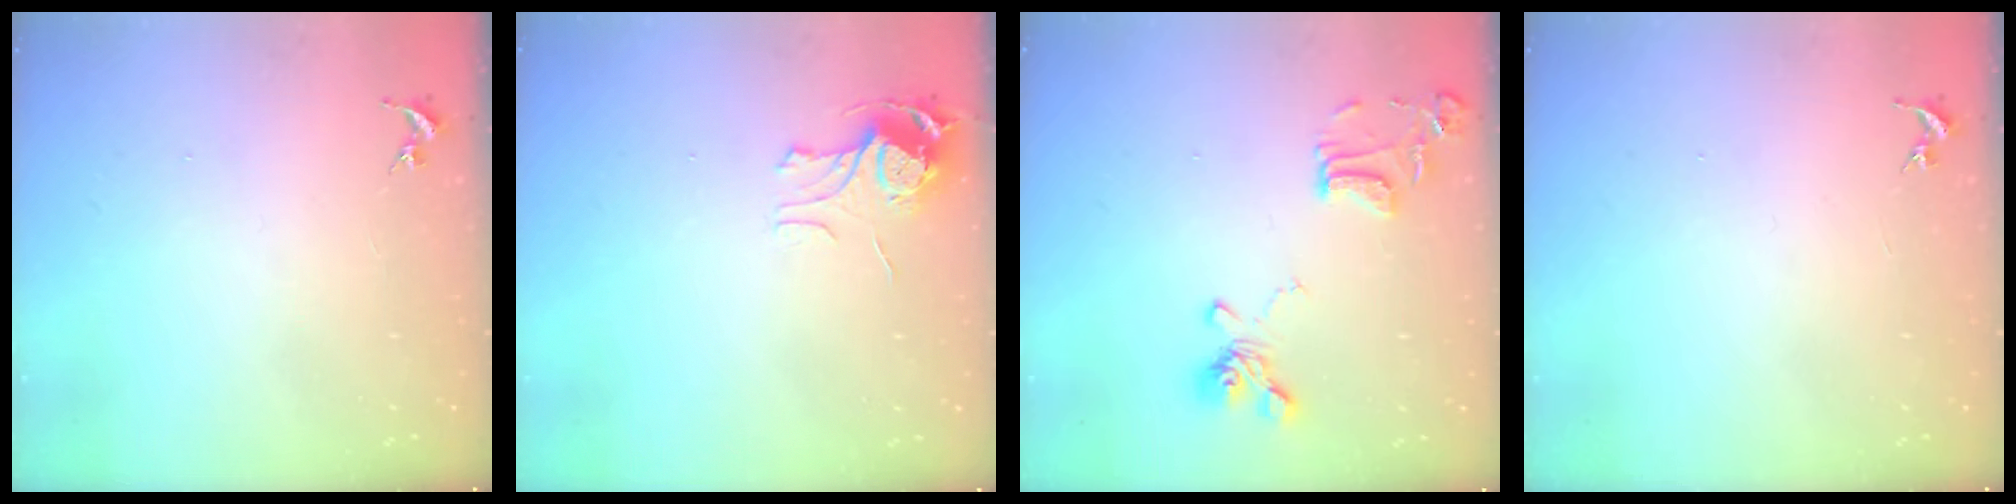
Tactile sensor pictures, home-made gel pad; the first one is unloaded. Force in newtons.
{"total": 8.1, "press": 8.1, "slide": 0.7}
{"total": 14.6, "press": 14.5, "slide": 1.6}
{"total": 0.0}